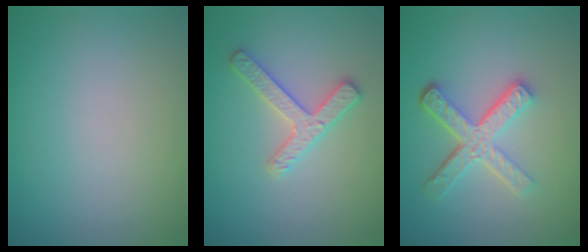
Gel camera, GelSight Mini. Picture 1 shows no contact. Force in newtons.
{"total": 2.7, "press": 2.7, "slide": 0.3}
{"total": 5.0, "press": 3.6, "slide": 3.5}